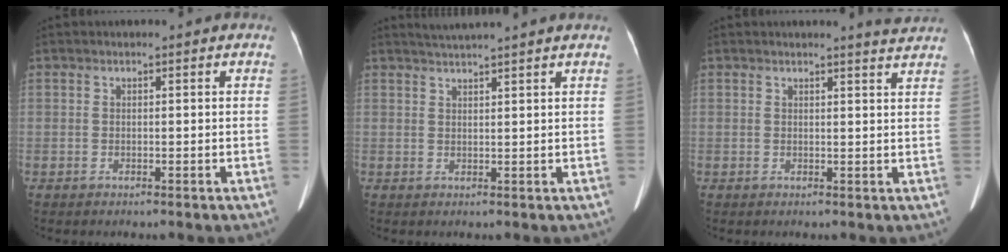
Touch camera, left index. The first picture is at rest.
{"total": 4.1, "force": [3.6, -1.3, 1.5], "torque": [-0.022, 0.018, 0.059]}
{"total": 2.7, "force": [2.6, -0.7, 0.4], "torque": [-0.012, -0.015, 0.021]}